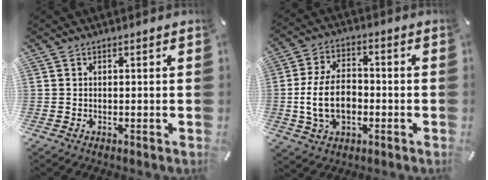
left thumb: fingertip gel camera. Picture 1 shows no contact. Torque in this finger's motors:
{"motor_torque": [0.98, 1.13, 1.48, 0.30, 0.18]}